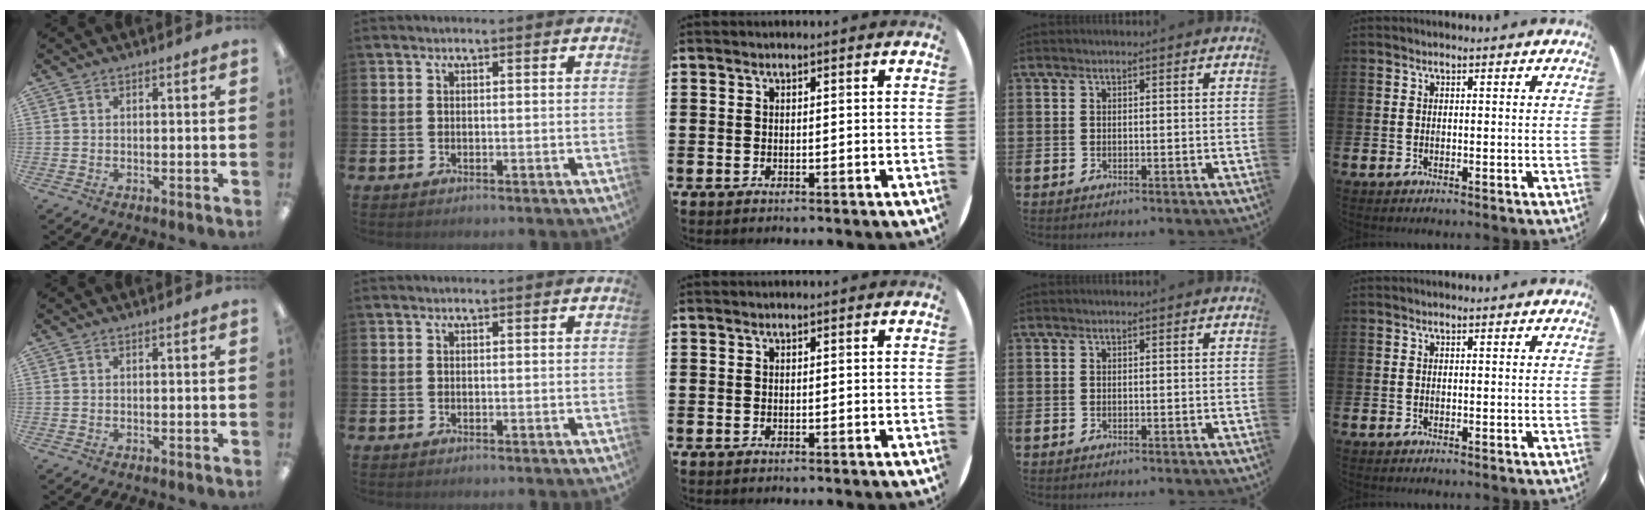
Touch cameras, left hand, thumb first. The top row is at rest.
{}